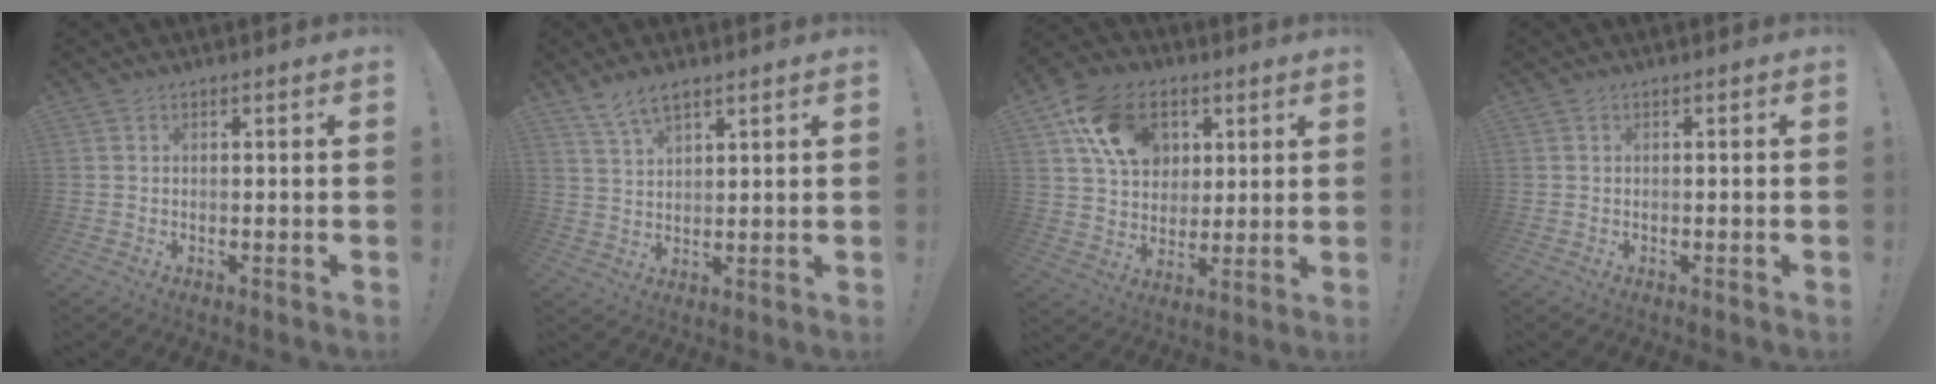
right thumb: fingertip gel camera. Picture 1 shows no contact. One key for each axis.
{"total": 5.7, "fx": 4.2, "fy": 2.1, "fz": 3.1, "tx": -0.059, "ty": -0.018, "tz": 0.080}
{"total": 17.5, "fx": 7.0, "fy": 13.1, "fz": 9.1, "tx": -0.140, "ty": -0.014, "tz": 0.138}
{"total": 0.0}